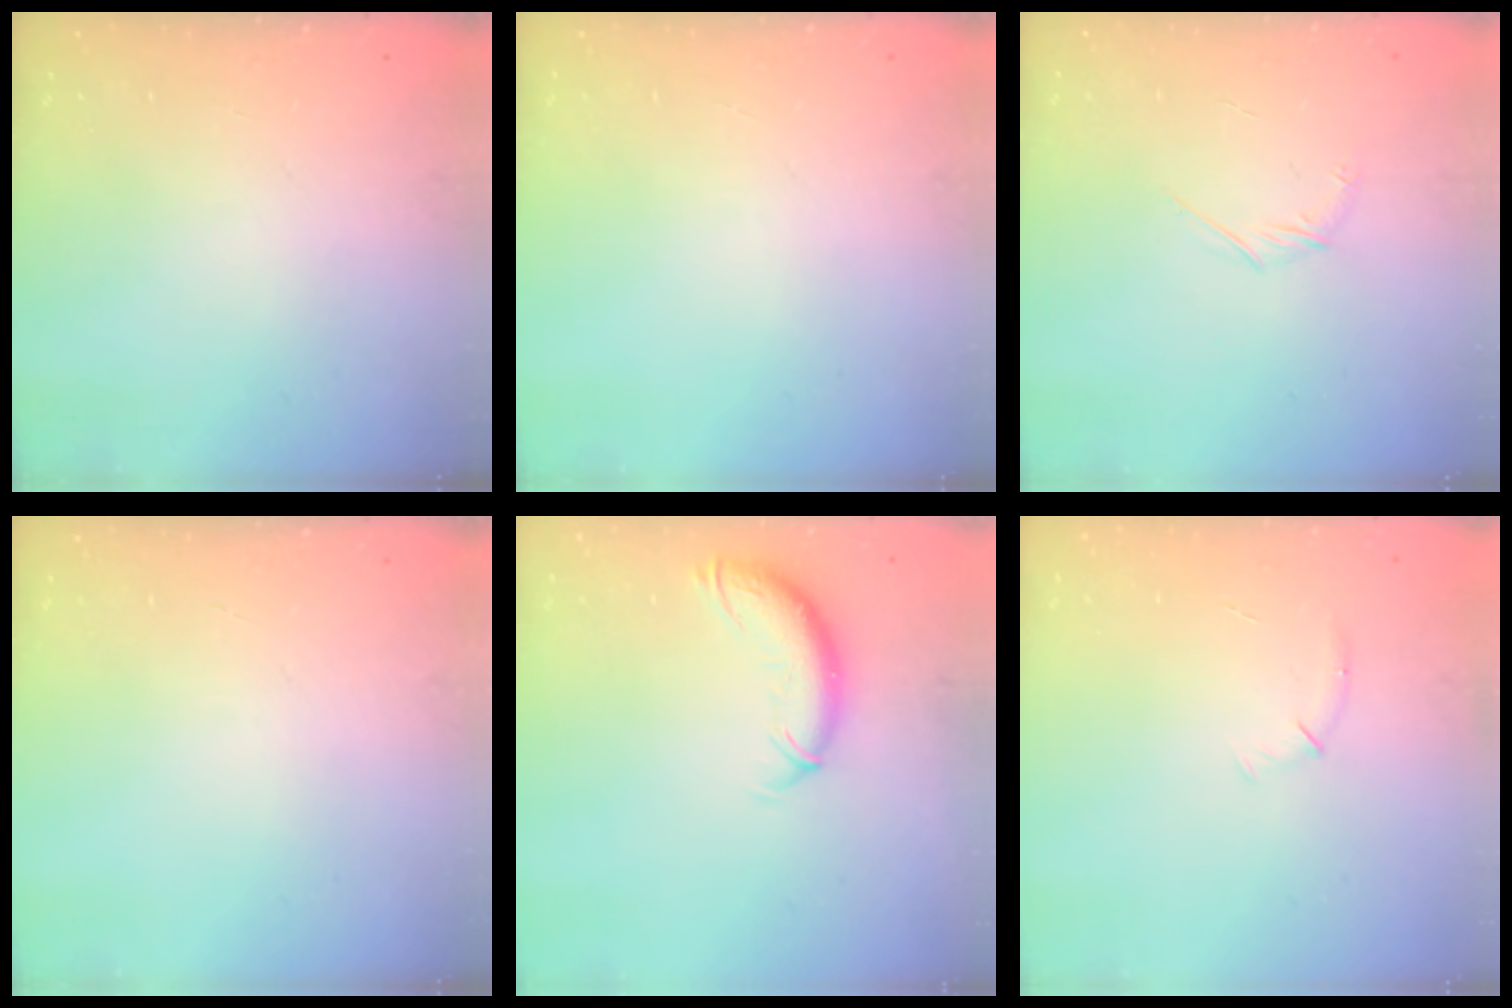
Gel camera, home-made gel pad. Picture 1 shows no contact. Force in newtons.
{"total": 0.0}
{"total": 4.3, "press": 4.1, "slide": 1.1}
{"total": 0.0}
{"total": 10.4, "press": 10.3, "slide": 0.9}
{"total": 5.5, "press": 5.2, "slide": 1.6}